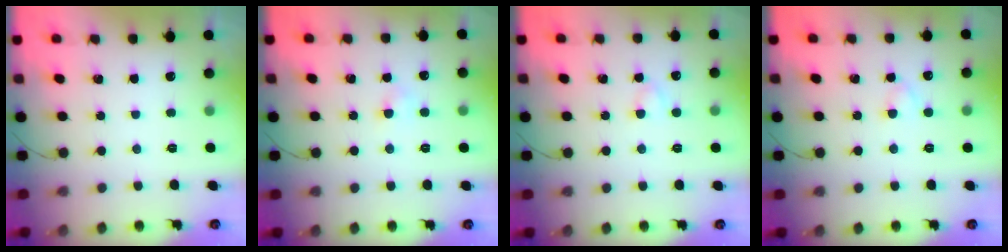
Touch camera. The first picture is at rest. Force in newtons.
{"total": 2.9, "press": 2.7, "slide": 1.1}
{"total": 2.1, "press": 1.9, "slide": 0.9}
{"total": 2.2, "press": 1.9, "slide": 1.1}